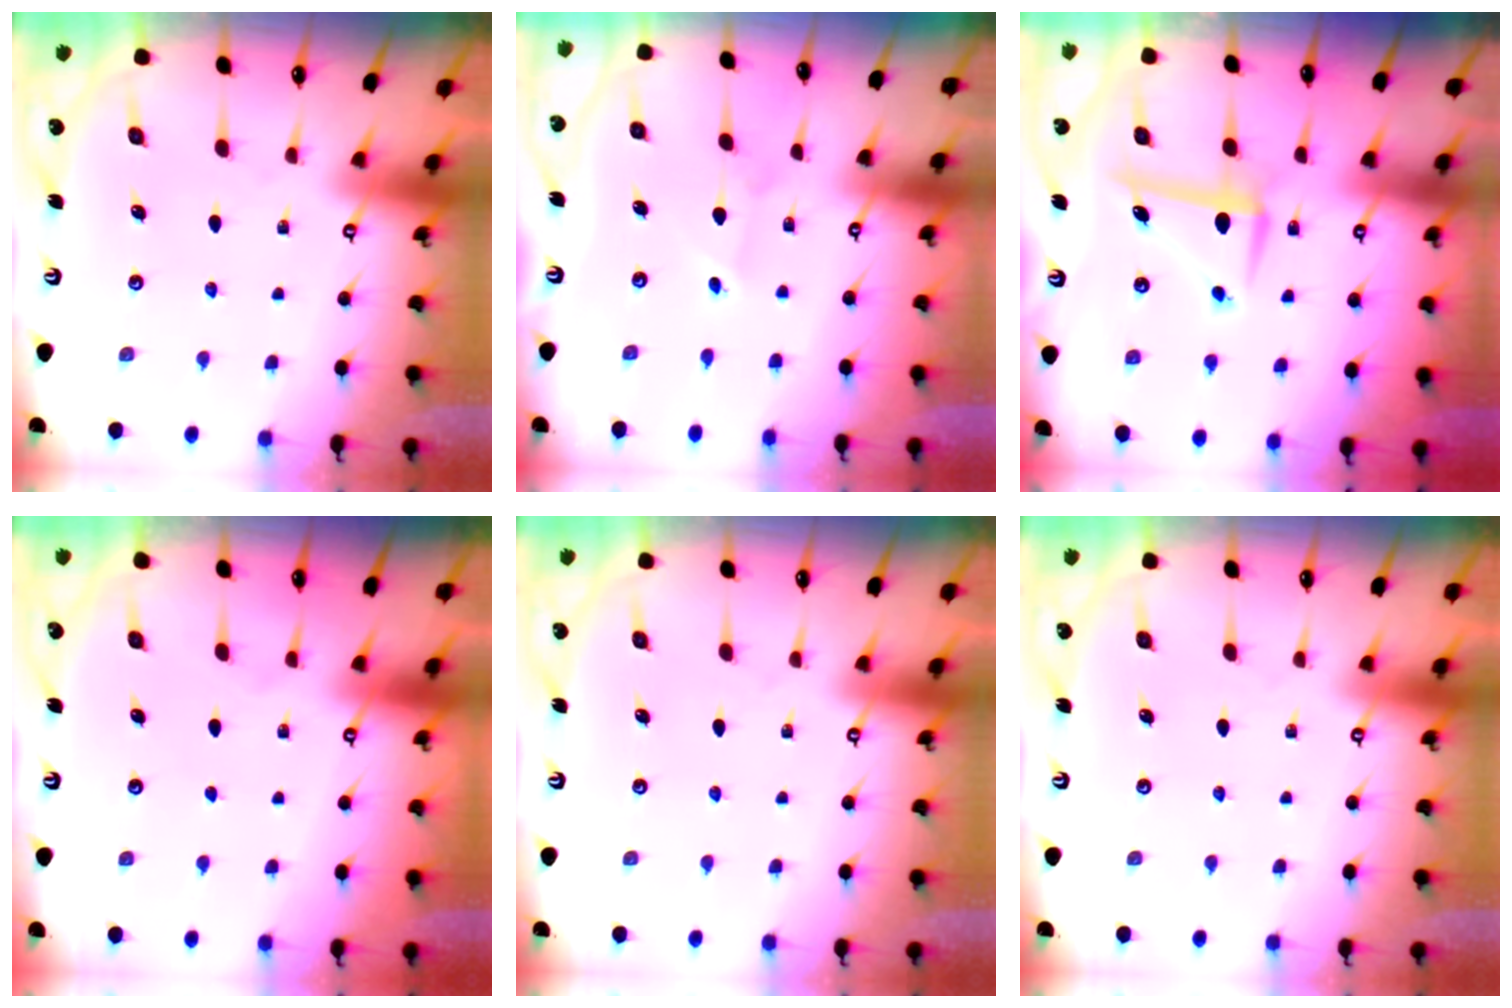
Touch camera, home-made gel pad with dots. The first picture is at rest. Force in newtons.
{"total": 1.5, "press": 1.5, "slide": 0.1}
{"total": 7.6, "press": 7.5, "slide": 0.9}
{"total": 0.0}
{"total": 0.0}
{"total": 0.0}